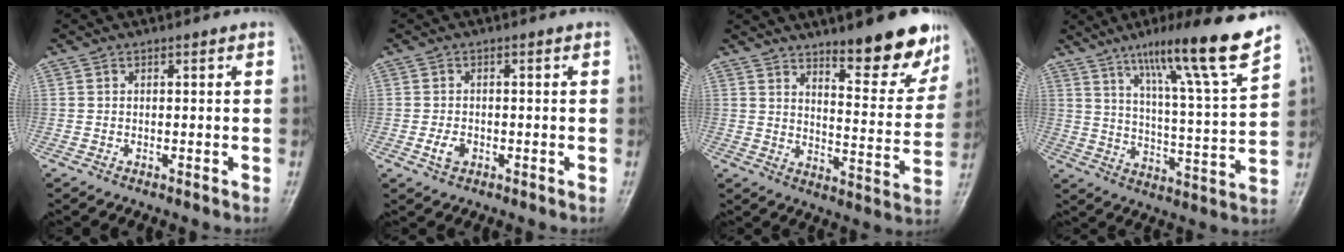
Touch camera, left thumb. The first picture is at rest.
{"total": 2.4, "force": [-0.8, 1.7, 1.6], "torque": [-0.029, 0.003, -0.013]}
{"total": 14.8, "force": [10.3, 4.0, 9.9], "torque": [-0.088, -0.072, 0.151]}
{"total": 17.1, "force": [12.2, 0.2, 12.1], "torque": [-0.174, -0.066, 0.190]}